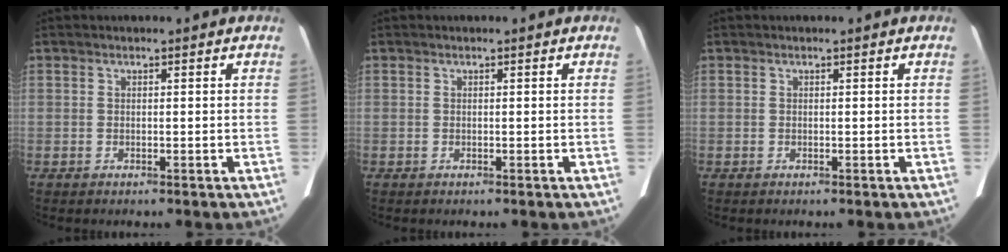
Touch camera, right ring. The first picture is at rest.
{"total": 0.0}
{"total": 0.0}